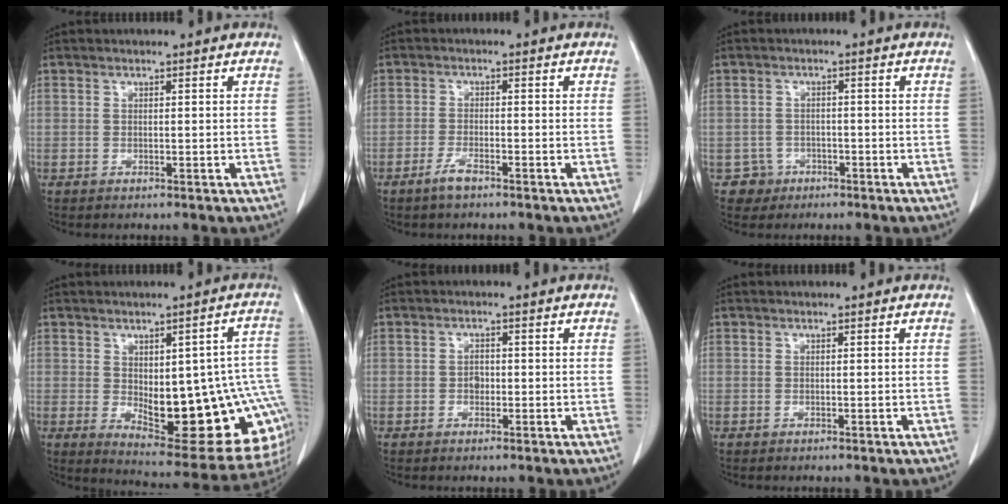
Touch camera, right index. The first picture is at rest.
{"total": 2.7, "force": [-2.0, 0.4, 1.7], "torque": [-0.041, -0.002, -0.039]}
{"total": 3.3, "force": [-1.5, 2.8, -0.6], "torque": [0.016, 0.015, -0.026]}
{"total": 21.3, "force": [-2.7, 7.6, 19.7], "torque": [-0.183, 0.014, -0.008]}
{"total": 1.5, "force": [-0.3, 1.1, 1.0], "torque": [-0.014, 0.004, -0.005]}
{"total": 0.0}